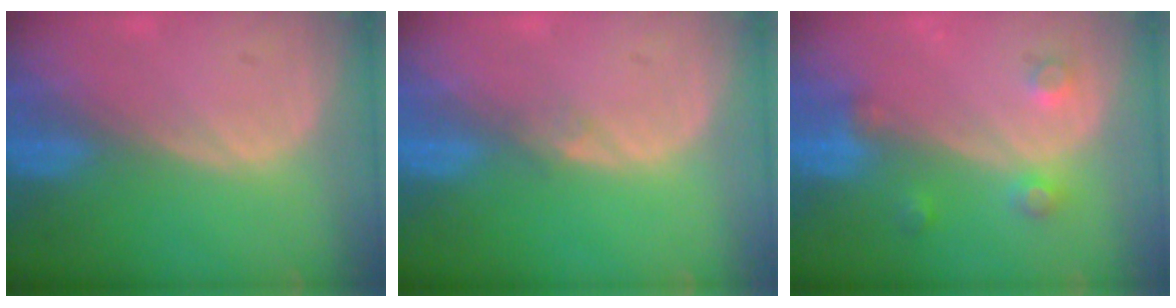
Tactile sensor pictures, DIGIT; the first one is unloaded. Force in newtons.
{"total": 0.8, "press": 0.8, "slide": 0.0}
{"total": 3.6, "press": 3.3, "slide": 1.6}